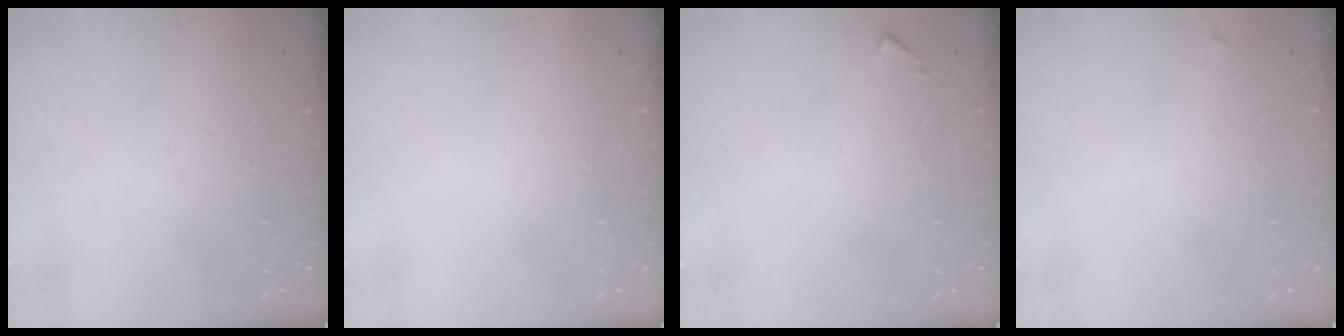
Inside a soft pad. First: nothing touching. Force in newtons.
{"total": 1.6, "press": 1.6, "slide": 0.1}
{"total": 1.1, "press": 1.1, "slide": 0.1}
{"total": 2.3, "press": 2.3, "slide": 0.3}